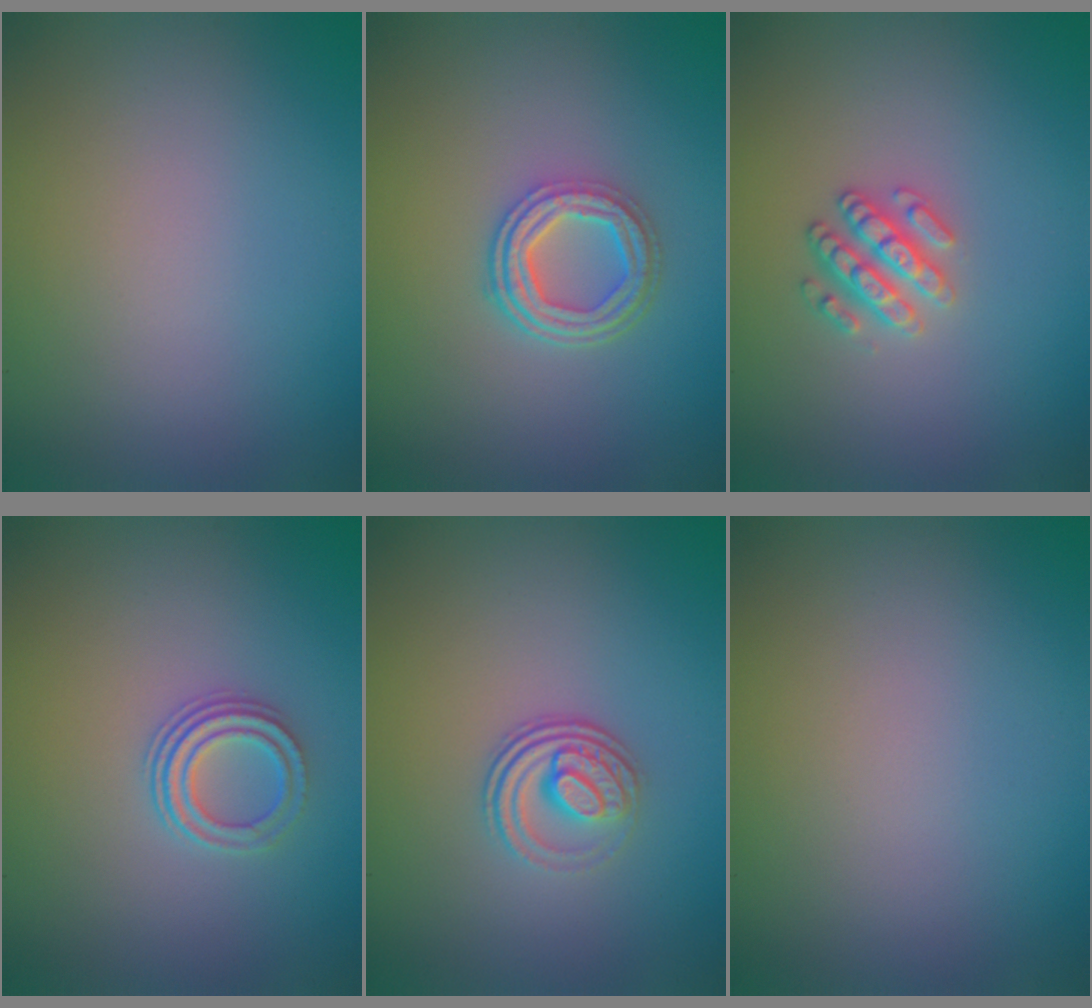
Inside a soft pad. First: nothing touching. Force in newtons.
{"total": 4.2, "press": 3.1, "slide": 2.8}
{"total": 2.6, "press": 2.5, "slide": 0.4}
{"total": 2.5, "press": 2.1, "slide": 1.4}
{"total": 3.3, "press": 2.4, "slide": 2.2}
{"total": 0.0}